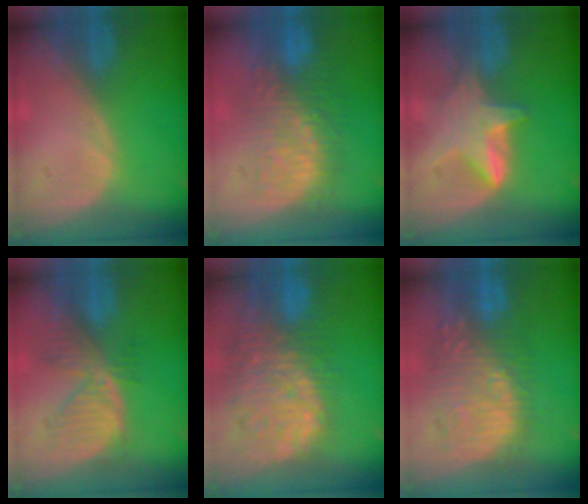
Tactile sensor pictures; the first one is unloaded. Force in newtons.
{"total": 9.6, "press": 9.1, "slide": 3.0}
{"total": 6.1, "press": 5.7, "slide": 2.0}
{"total": 6.8, "press": 6.3, "slide": 2.6}
{"total": 12.9, "press": 11.2, "slide": 6.5}
{"total": 10.7, "press": 10.4, "slide": 2.4}